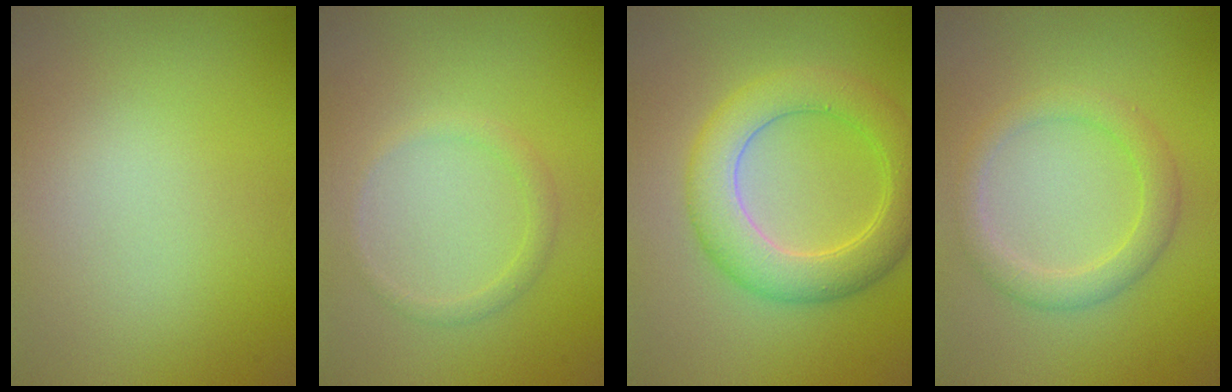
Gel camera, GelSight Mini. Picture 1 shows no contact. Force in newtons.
{"total": 1.2, "press": 1.2, "slide": 0.0}
{"total": 5.7, "press": 5.7, "slide": 0.4}
{"total": 2.7, "press": 2.6, "slide": 0.3}